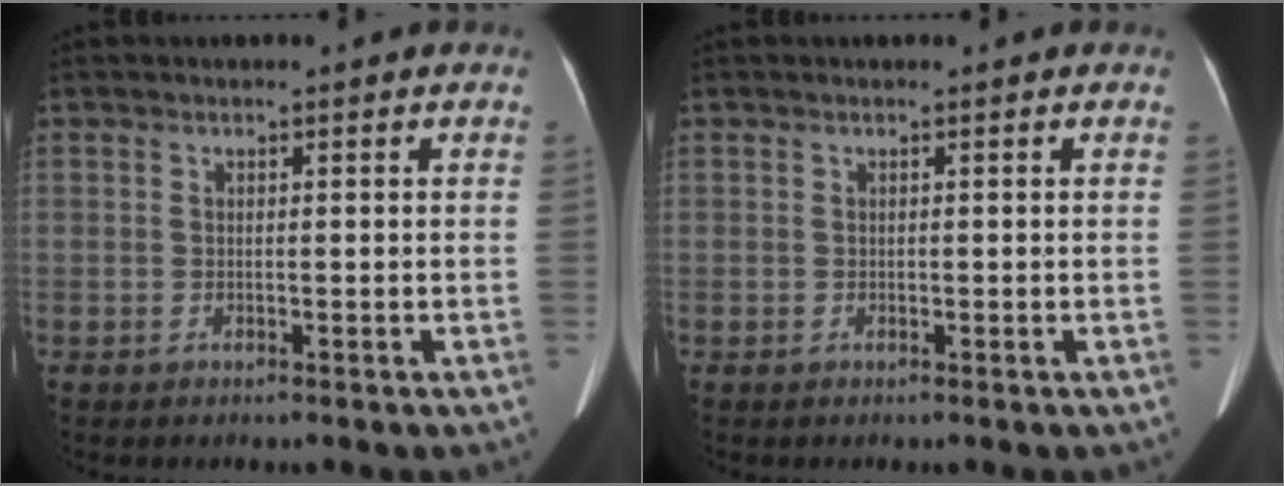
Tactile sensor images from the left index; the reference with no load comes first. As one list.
[{"total": 0.0}]